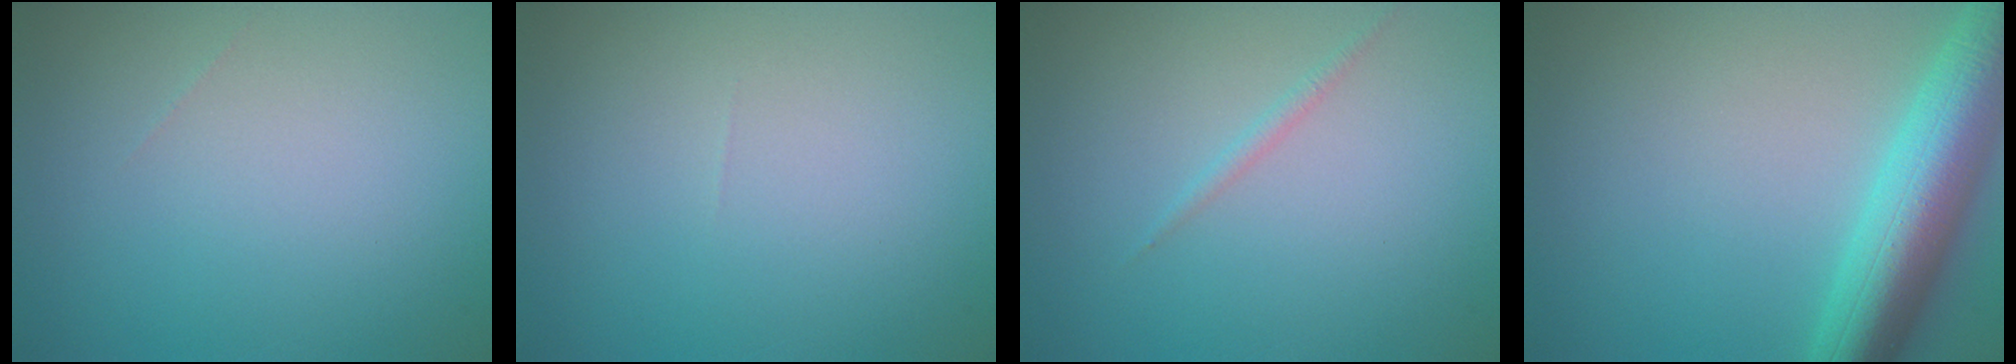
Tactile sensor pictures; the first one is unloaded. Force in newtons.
{"total": 0.0}
{"total": 0.7, "press": 0.7, "slide": 0.0}
{"total": 8.2, "press": 8.2, "slide": 0.3}